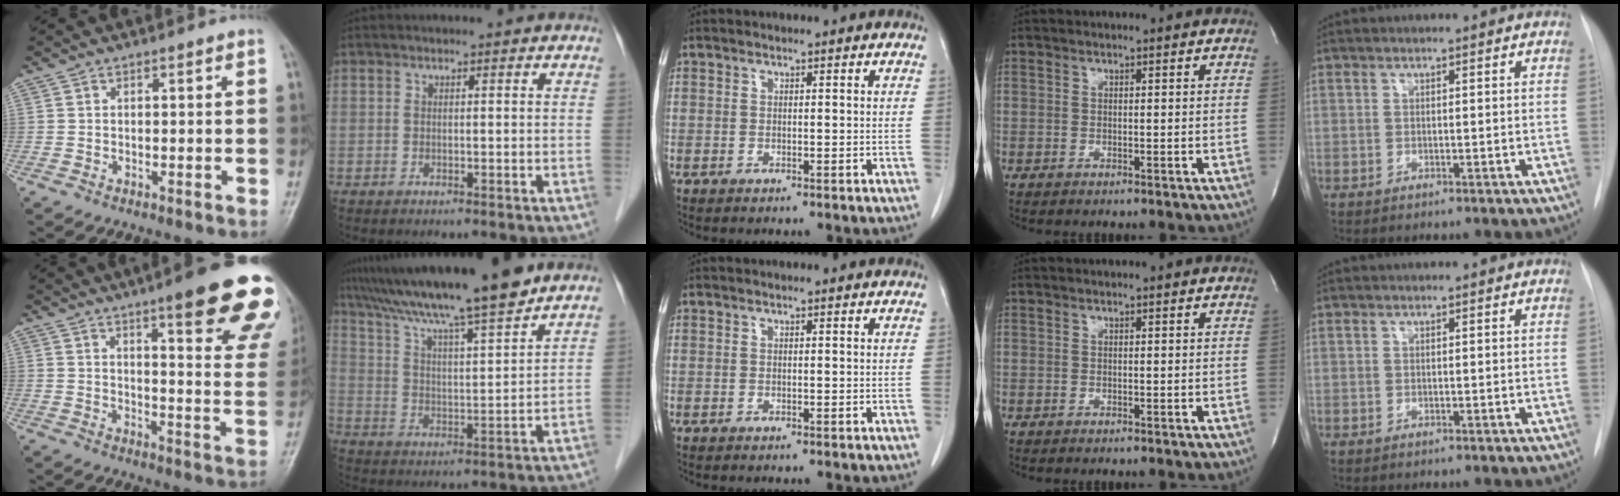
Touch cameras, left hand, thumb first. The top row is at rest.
{"thumb": {"total": 22.4, "force": [13.8, 4.1, 17.1], "torque": [-0.191, -0.051, 0.169]}, "index": {"total": 16.3, "force": [13.7, -0.2, 8.9], "torque": [-0.151, 0.010, 0.225]}}